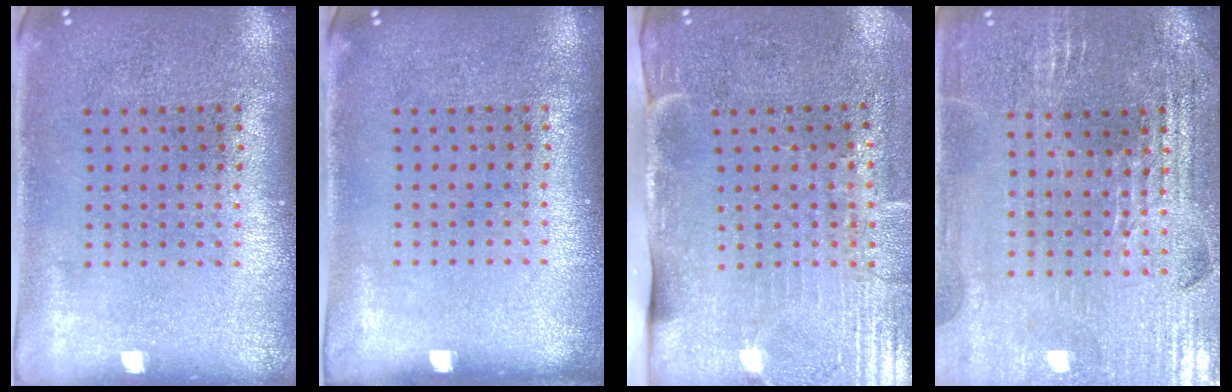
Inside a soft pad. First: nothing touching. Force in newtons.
{"total": 0.0}
{"total": 4.5, "press": 3.7, "slide": 2.5}
{"total": 3.0, "press": 3.0, "slide": 0.4}